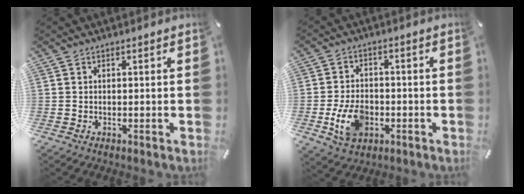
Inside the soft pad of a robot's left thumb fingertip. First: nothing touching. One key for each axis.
{"total": 9.4, "fx": -2.6, "fy": 6.6, "fz": 6.1, "tx": -0.128, "ty": 0.006, "tz": -0.045}